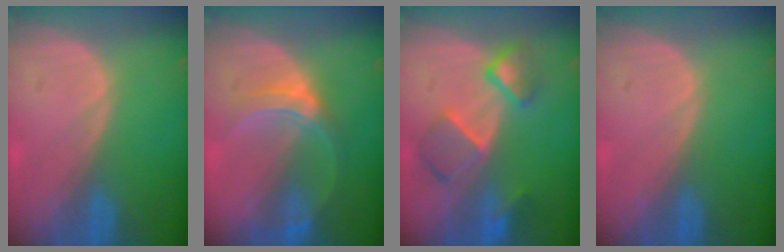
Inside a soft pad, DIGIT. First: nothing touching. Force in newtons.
{"total": 5.3, "press": 5.3, "slide": 0.5}
{"total": 7.1, "press": 6.9, "slide": 1.9}
{"total": 0.0}